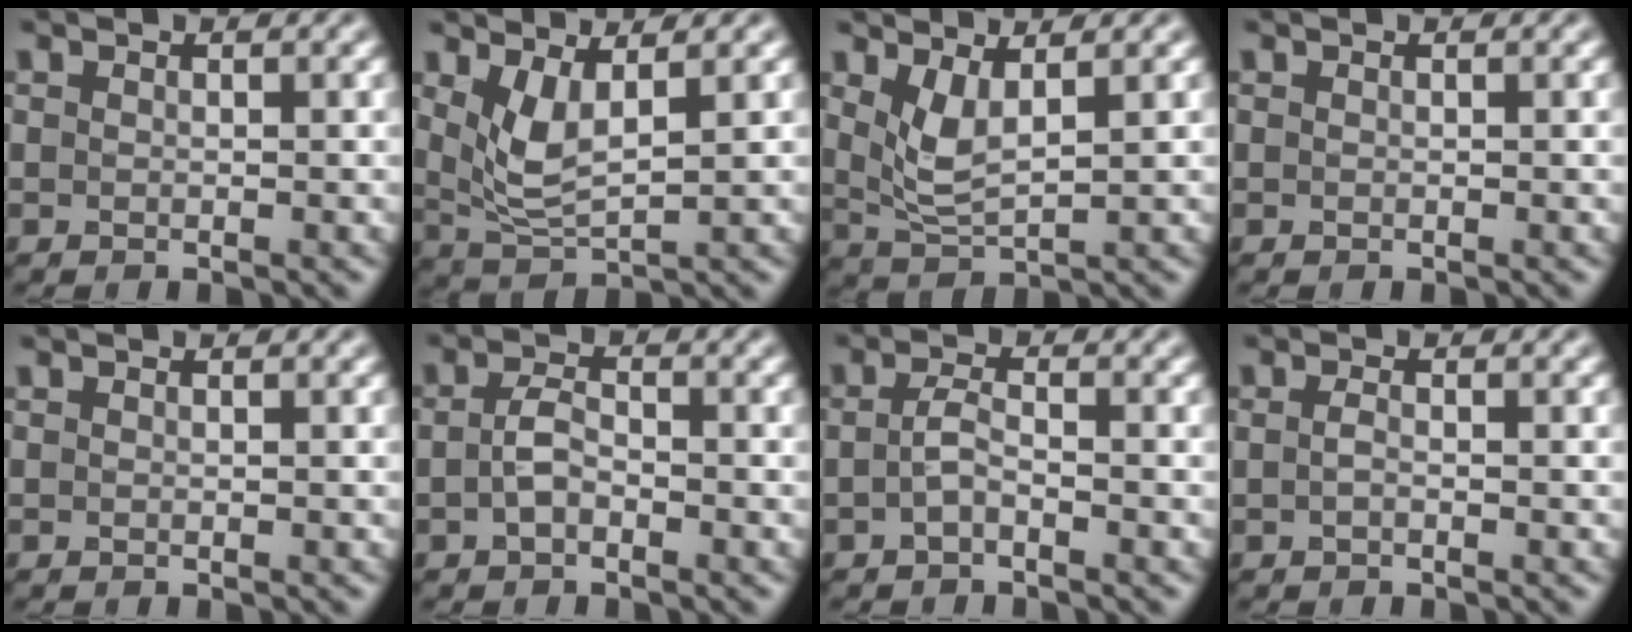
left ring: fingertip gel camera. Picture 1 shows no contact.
{"total": 3.4, "force": [1.4, 1.1, 3.0], "torque": [-0.072, -0.011, 0.034]}
{"total": 3.0, "force": [1.3, 0.9, 2.5], "torque": [-0.060, -0.010, 0.033]}
{"total": 0.0}
{"total": 0.0}
{"total": 2.1, "force": [-0.6, 1.1, 1.6], "torque": [-0.036, 0.006, -0.017]}
{"total": 1.6, "force": [-0.6, 0.5, 1.4], "torque": [-0.032, 0.003, -0.016]}
{"total": 0.8, "force": [-0.2, 0.3, 0.7], "torque": [-0.018, -0.001, -0.006]}